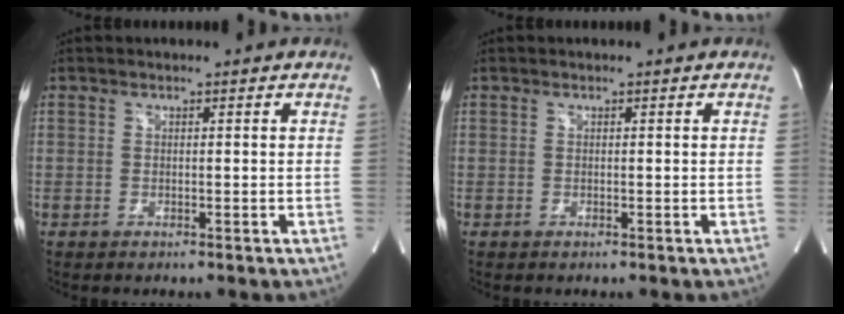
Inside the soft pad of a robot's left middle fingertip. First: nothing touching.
{"total": 0.0}